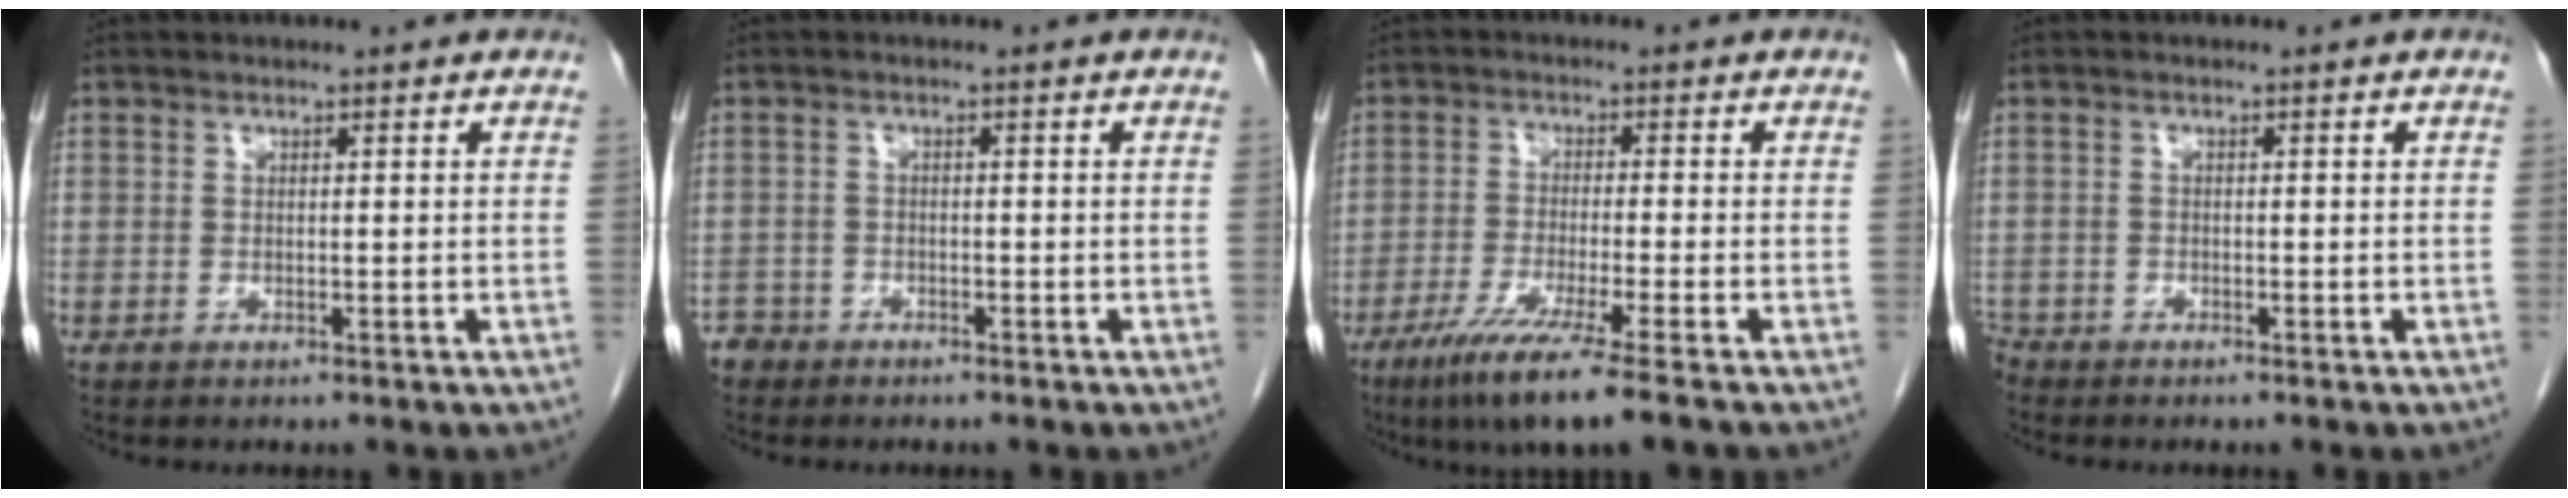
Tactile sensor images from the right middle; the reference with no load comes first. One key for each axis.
{"total": 2.3, "fx": -1.9, "fy": 1.3, "fz": -0.3, "tx": 0.003, "ty": 0.005, "tz": -0.036}
{"total": 9.5, "fx": -6.5, "fy": -1.0, "fz": 6.9, "tx": -0.120, "ty": -0.031, "tz": -0.113}
{"total": 1.9, "fx": -1.7, "fy": 0.7, "fz": 0.1, "tx": -0.001, "ty": -0.001, "tz": -0.030}